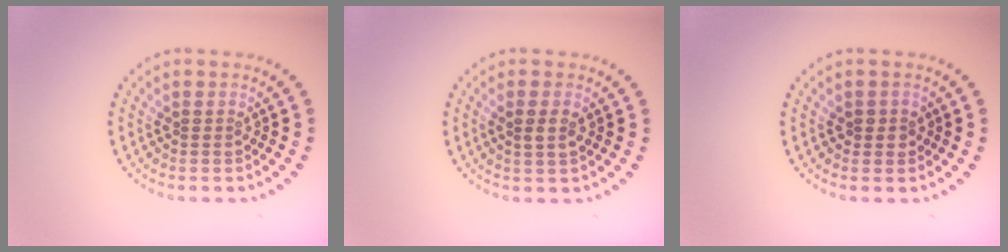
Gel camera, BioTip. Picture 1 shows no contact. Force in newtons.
{"total": 1.5, "press": 1.4, "slide": 0.4}
{"total": 1.1, "press": 1.1, "slide": 0.3}